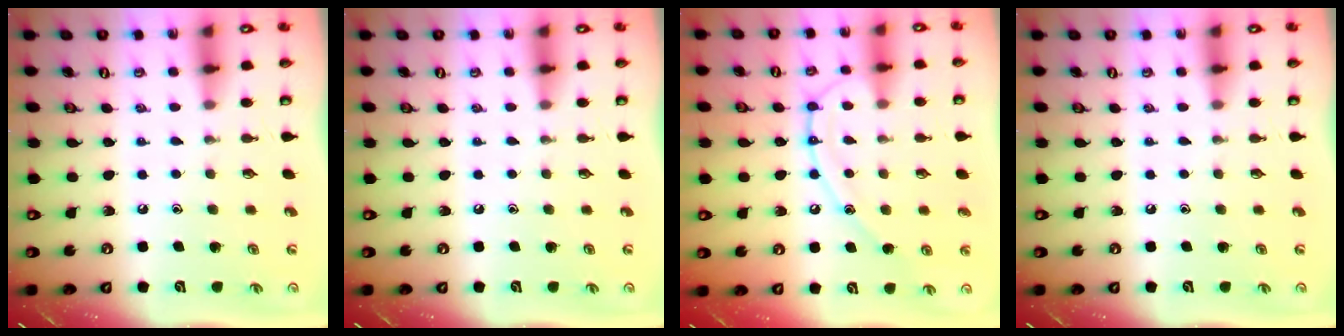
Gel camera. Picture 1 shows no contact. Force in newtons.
{"total": 0.0}
{"total": 13.2, "press": 13.1, "slide": 1.2}
{"total": 0.0}